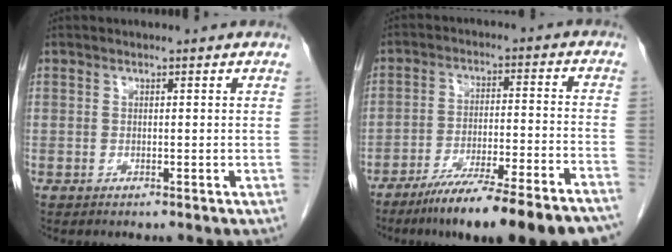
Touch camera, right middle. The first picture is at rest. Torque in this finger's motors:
{"motor_torque": [1.19, -0.95, 0.32, 0.11]}